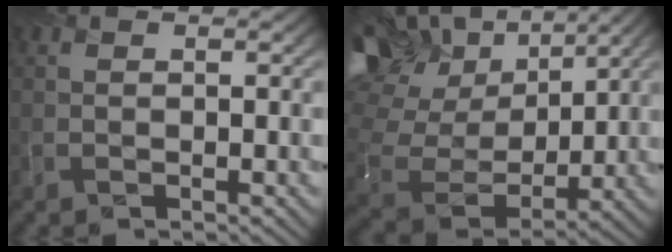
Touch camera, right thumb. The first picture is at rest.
{"total": 16.2, "force": [8.9, 9.7, 9.5], "torque": [-0.241, 0.033, 0.160]}